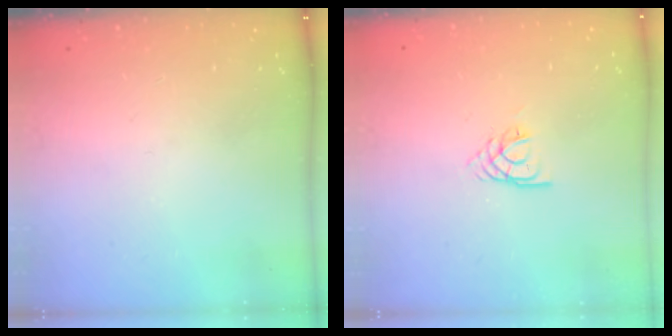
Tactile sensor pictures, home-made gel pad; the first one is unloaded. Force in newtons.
{"total": 3.2, "press": 3.1, "slide": 0.4}